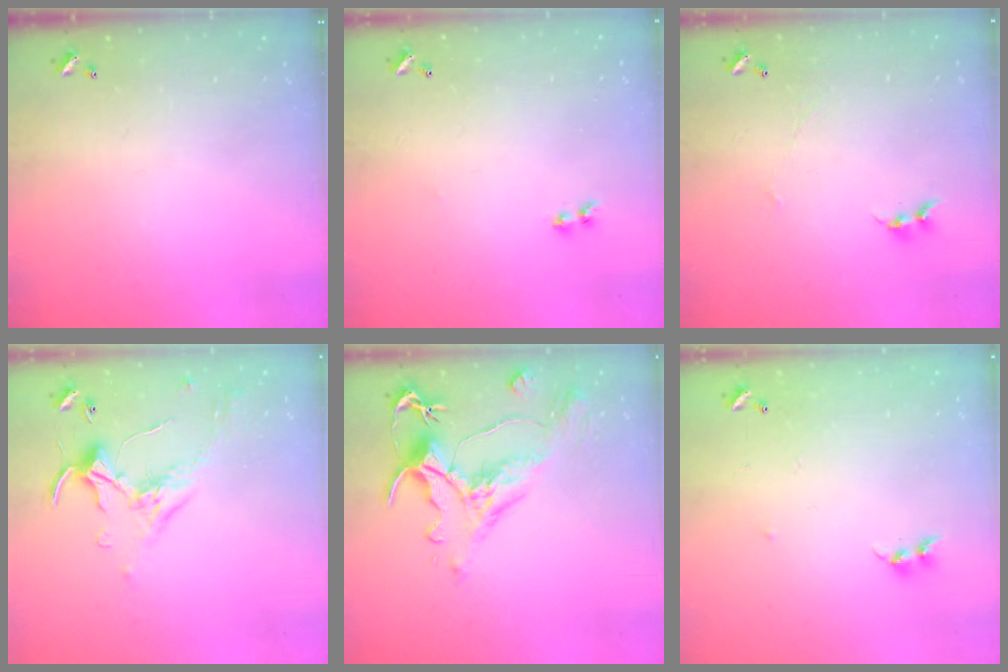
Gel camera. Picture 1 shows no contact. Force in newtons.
{"total": 1.9, "press": 1.7, "slide": 0.9}
{"total": 0.6, "press": 0.3, "slide": 0.5}
{"total": 0.7, "press": 0.6, "slide": 0.4}
{"total": 1.6, "press": 0.4, "slide": 1.5}
{"total": 6.4, "press": 6.3, "slide": 0.6}